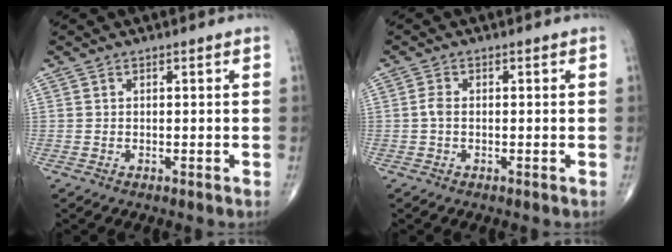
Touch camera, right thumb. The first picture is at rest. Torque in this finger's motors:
{"motor_torque": [-0.22, 0.46, 0.34, -0.07, 0.00]}